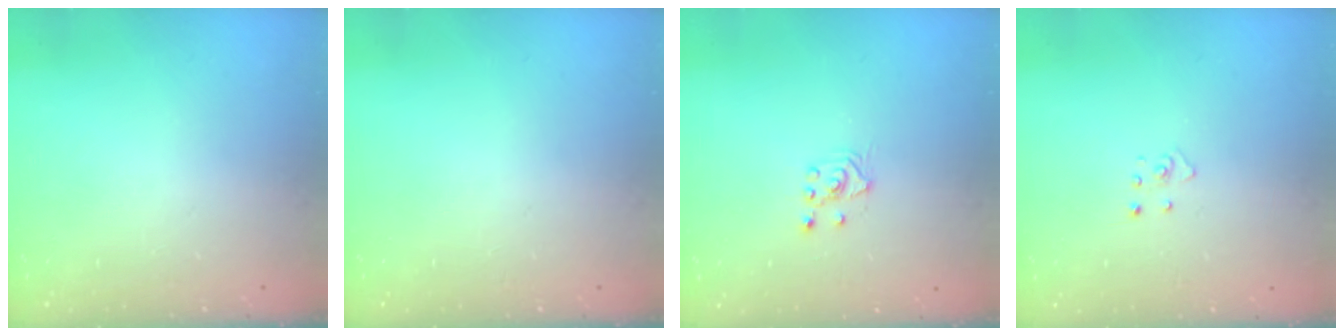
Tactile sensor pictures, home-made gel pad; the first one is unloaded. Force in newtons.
{"total": 0.0}
{"total": 2.6, "press": 2.4, "slide": 0.8}
{"total": 2.9, "press": 2.9, "slide": 0.2}